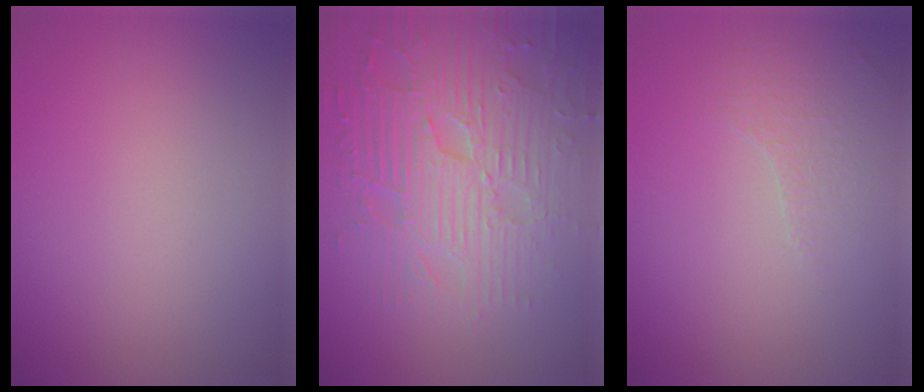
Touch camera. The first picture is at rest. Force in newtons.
{"total": 7.7, "press": 5.9, "slide": 4.8}
{"total": 1.3, "press": 0.9, "slide": 0.9}